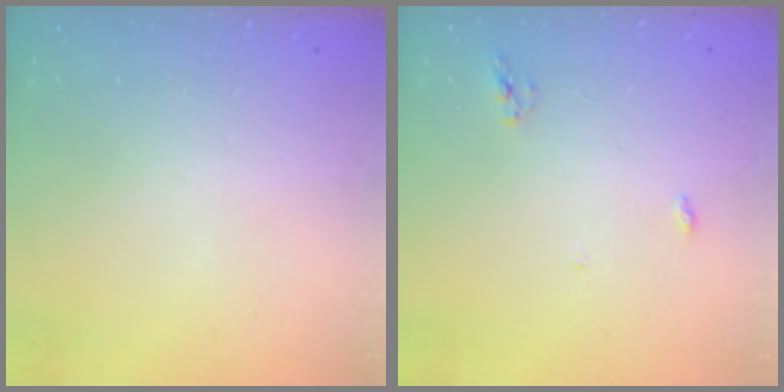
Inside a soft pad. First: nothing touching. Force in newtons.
{"total": 3.8, "press": 3.8, "slide": 0.1}